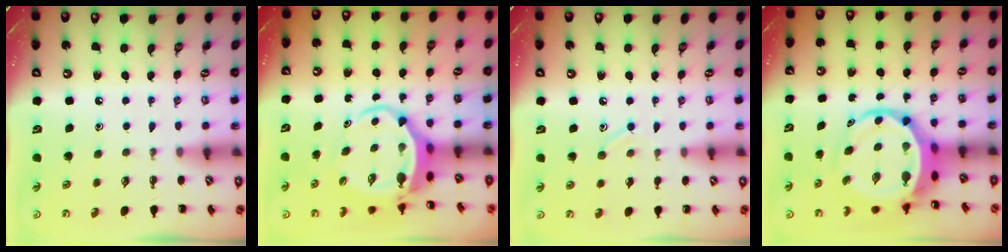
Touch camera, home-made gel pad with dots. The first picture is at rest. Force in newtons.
{"total": 6.7, "press": 6.5, "slide": 1.6}
{"total": 7.5, "press": 7.1, "slide": 2.3}
{"total": 8.9, "press": 8.4, "slide": 2.9}